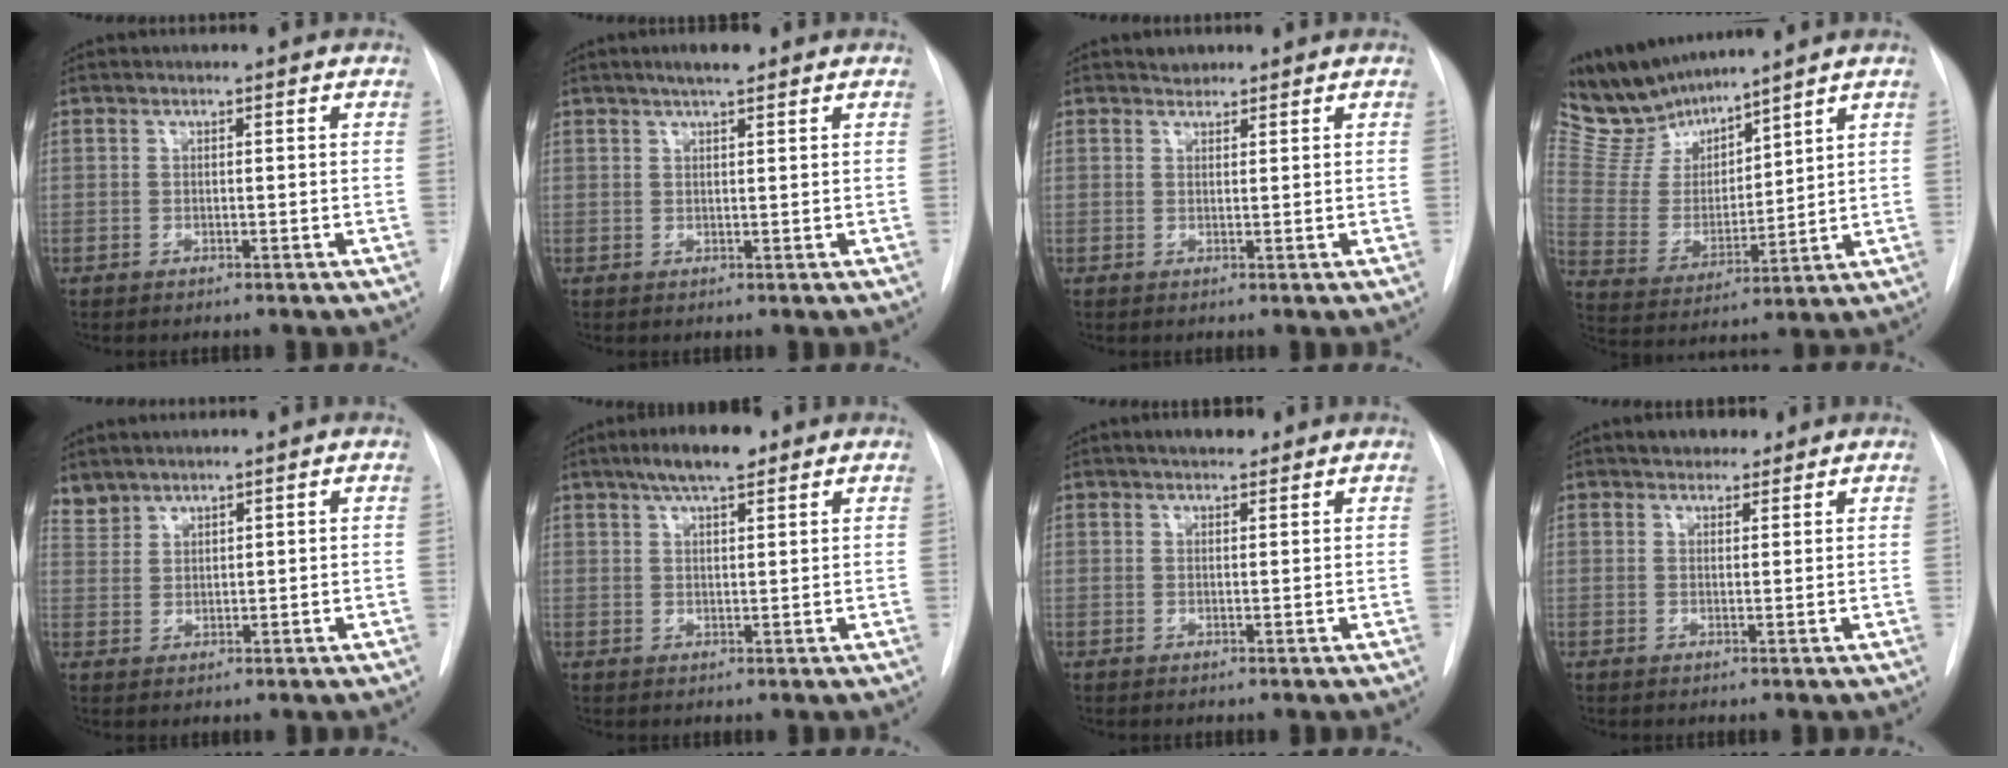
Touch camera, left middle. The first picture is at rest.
{"total": 3.3, "force": [2.4, 0.6, 2.2], "torque": [-0.041, 0.006, 0.038]}
{"total": 1.3, "force": [1.1, 0.7, 0.0], "torque": [0.000, 0.002, 0.015]}
{"total": 11.1, "force": [10.6, 2.4, 2.4], "torque": [-0.066, 0.000, 0.224]}
{"total": 2.8, "force": [2.7, 0.8, -0.2], "torque": [0.003, 0.009, 0.056]}
{"total": 6.3, "force": [4.3, 1.7, 4.3], "torque": [-0.076, 0.012, 0.070]}
{"total": 3.1, "force": [2.4, 1.3, 1.5], "torque": [-0.025, 0.009, 0.035]}
{"total": 3.4, "force": [2.6, 1.8, 1.1], "torque": [-0.012, 0.009, 0.038]}